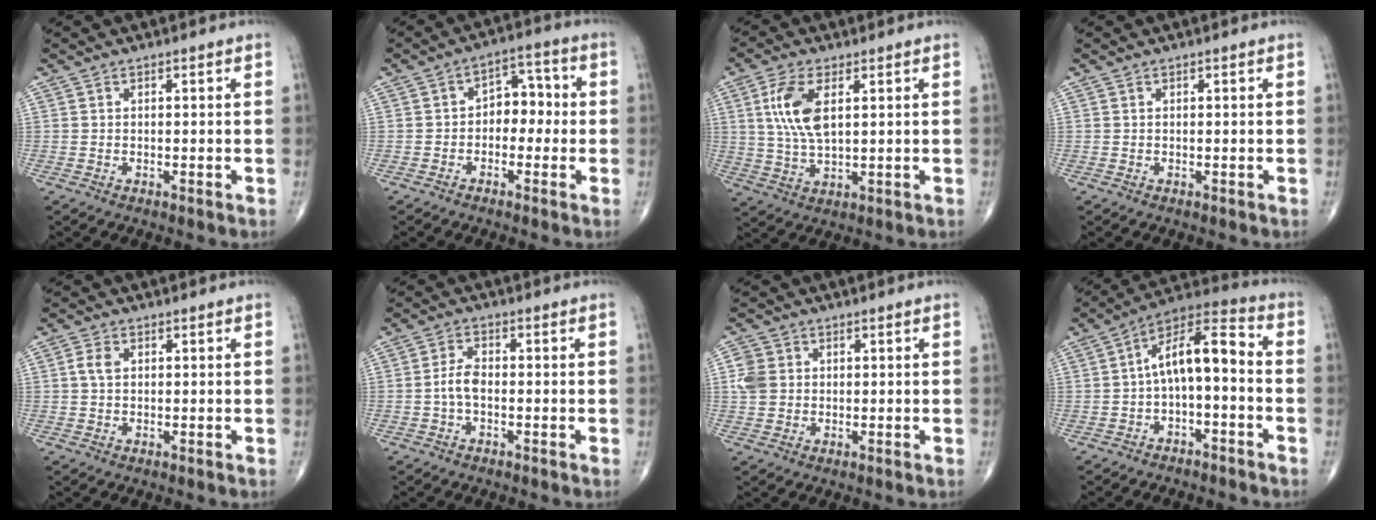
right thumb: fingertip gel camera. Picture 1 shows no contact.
{"total": 6.5, "force": [-0.8, 4.6, 4.6], "torque": [-0.031, 0.032, -0.026]}
{"total": 9.1, "force": [2.5, 4.1, 7.7], "torque": [-0.164, -0.007, 0.052]}
{"total": 0.0}
{"total": 2.5, "force": [0.5, 1.7, 1.8], "torque": [-0.040, 0.005, 0.008]}
{"total": 3.4, "force": [-0.8, 1.7, 2.8], "torque": [-0.058, 0.012, -0.019]}
{"total": 4.4, "force": [0.6, 3.8, 2.2], "torque": [-0.039, 0.004, 0.009]}
{"total": 11.1, "force": [-1.5, 4.7, 10.0], "torque": [-0.159, 0.061, -0.032]}